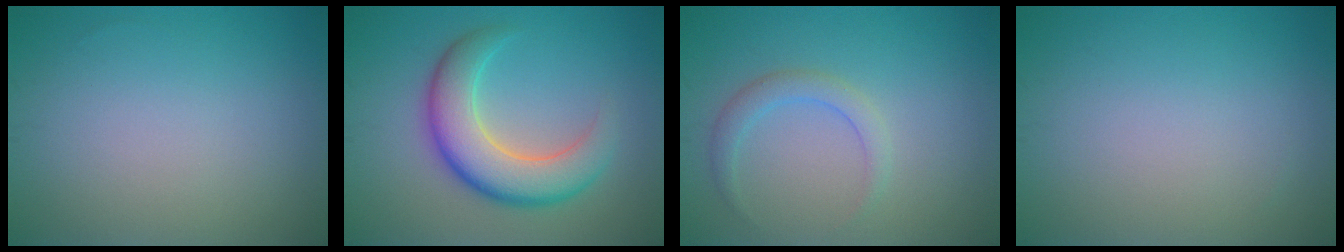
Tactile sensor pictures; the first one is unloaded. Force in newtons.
{"total": 7.0, "press": 6.9, "slide": 0.5}
{"total": 2.0, "press": 2.0, "slide": 0.2}
{"total": 0.0}